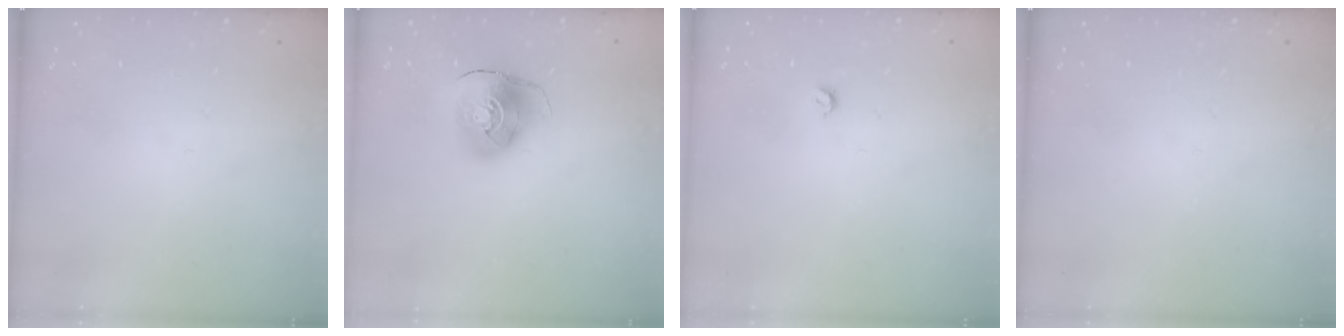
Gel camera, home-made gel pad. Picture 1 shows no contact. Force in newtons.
{"total": 9.7, "press": 9.6, "slide": 1.4}
{"total": 3.4, "press": 3.4, "slide": 0.6}
{"total": 0.0}